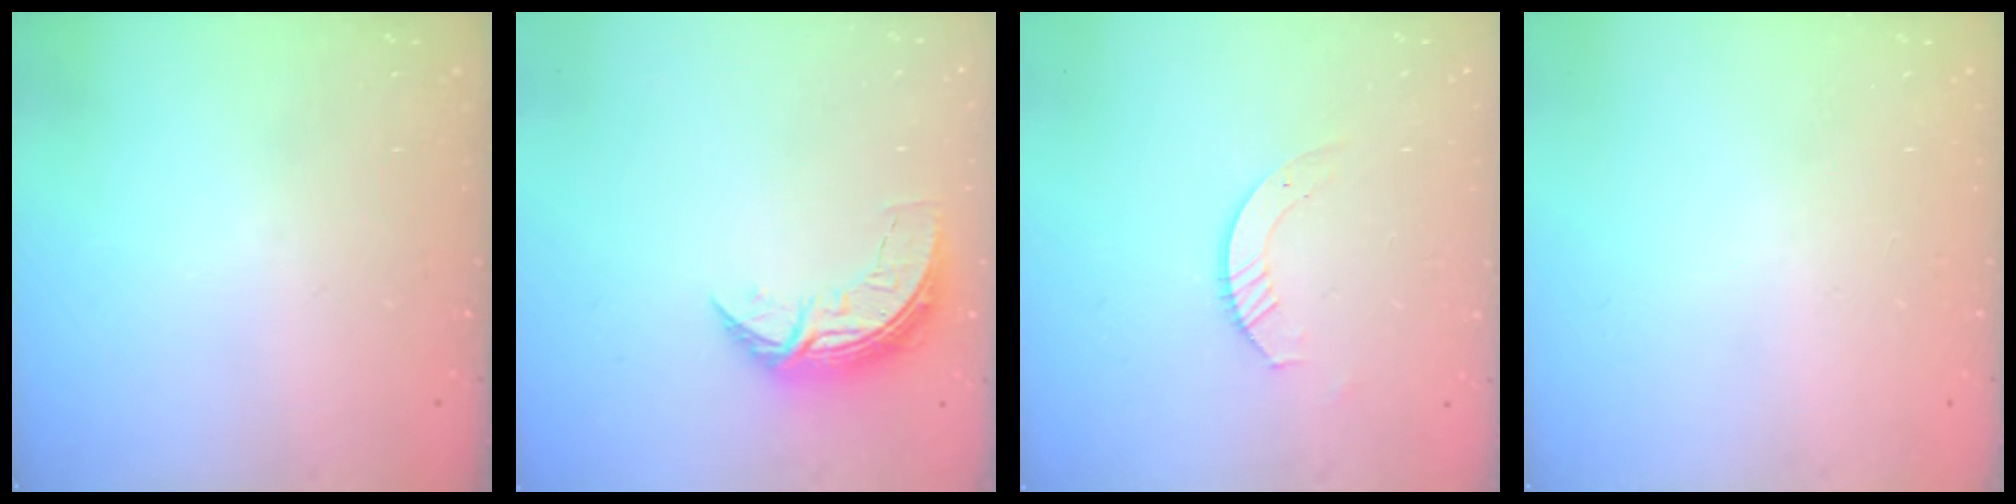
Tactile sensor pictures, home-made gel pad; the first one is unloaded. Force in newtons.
{"total": 7.1, "press": 7.0, "slide": 0.4}
{"total": 3.2, "press": 3.2, "slide": 0.3}
{"total": 0.0}